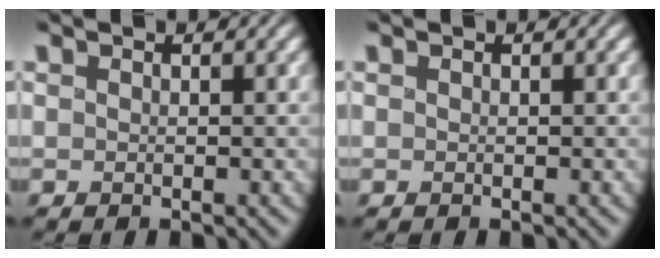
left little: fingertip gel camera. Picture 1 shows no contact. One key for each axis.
{"total": 0.0}